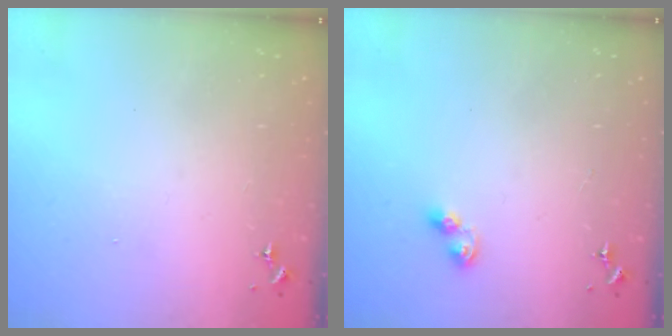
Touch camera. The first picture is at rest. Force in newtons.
{"total": 4.6, "press": 4.6, "slide": 0.5}